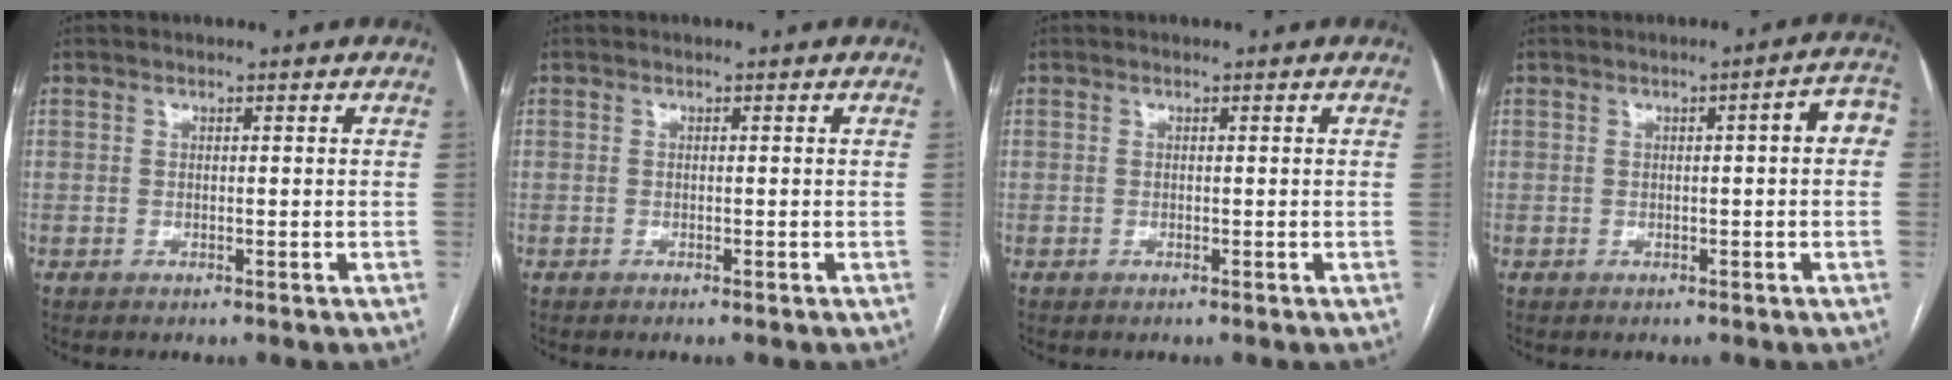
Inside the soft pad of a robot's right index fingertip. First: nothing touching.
{"total": 0.0}
{"total": 0.0}
{"total": 4.3, "force": [0.3, 0.8, 4.2], "torque": [-0.044, 0.014, -0.002]}